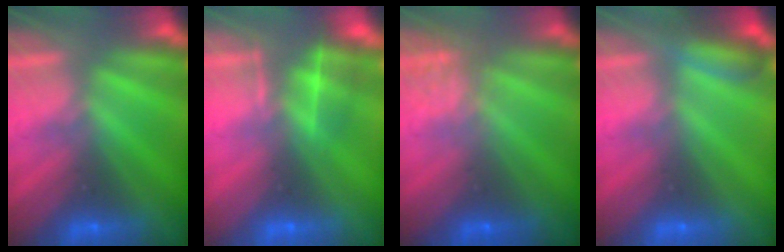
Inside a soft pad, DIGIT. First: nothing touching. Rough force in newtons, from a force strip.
{"total": 5.1}
{"total": 1.8}
{"total": 2.8}